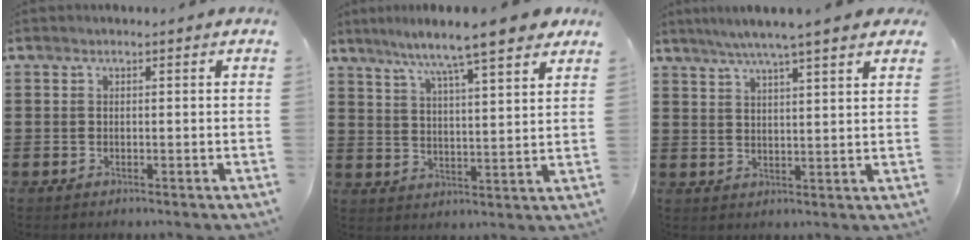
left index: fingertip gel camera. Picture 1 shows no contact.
{"total": 8.2, "force": [7.0, 0.1, 4.3], "torque": [-0.103, -0.036, 0.114]}
{"total": 5.6, "force": [4.5, -0.2, 3.4], "torque": [-0.077, -0.013, 0.078]}